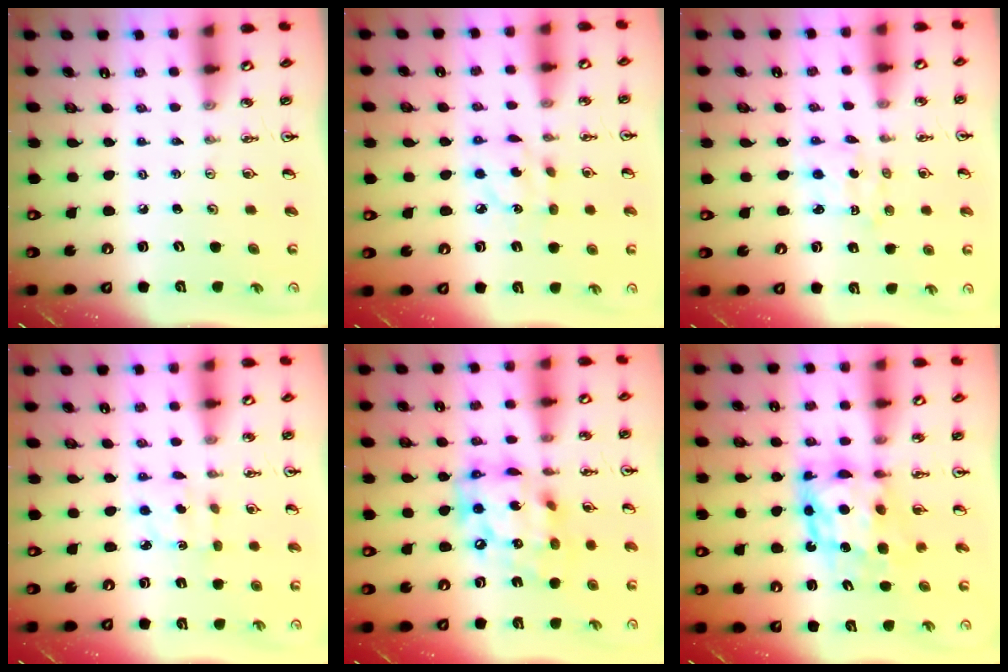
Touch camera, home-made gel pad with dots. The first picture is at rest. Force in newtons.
{"total": 6.7, "press": 6.7, "slide": 0.1}
{"total": 1.9, "press": 1.8, "slide": 0.6}
{"total": 2.9, "press": 2.8, "slide": 0.7}
{"total": 18.0, "press": 17.9, "slide": 1.8}
{"total": 10.0, "press": 10.0, "slide": 0.9}